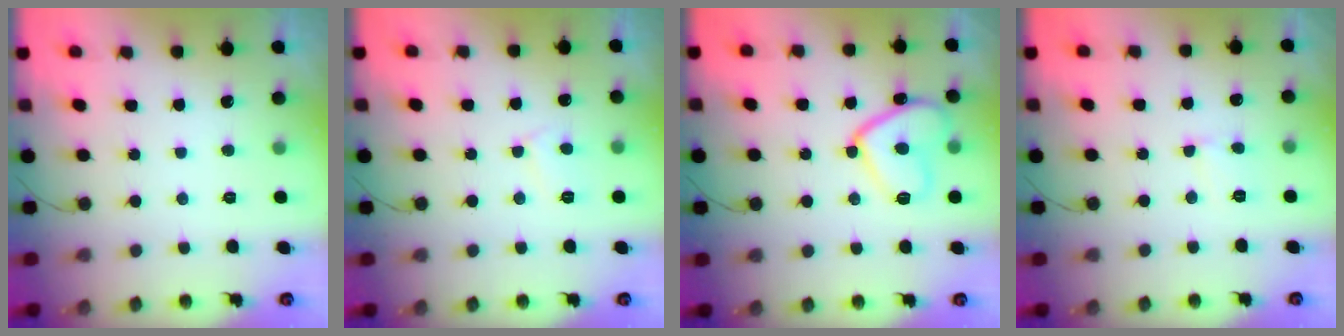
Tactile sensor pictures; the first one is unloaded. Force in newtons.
{"total": 4.7, "press": 4.6, "slide": 0.5}
{"total": 12.5, "press": 12.4, "slide": 1.4}
{"total": 3.0, "press": 3.0, "slide": 0.3}